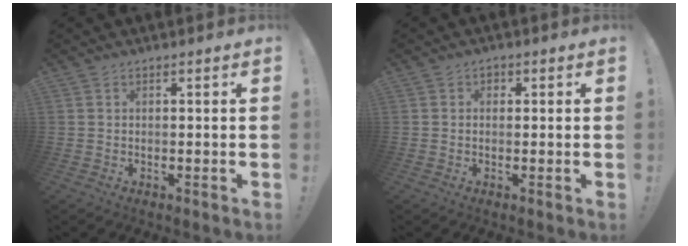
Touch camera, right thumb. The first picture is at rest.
{"total": 1.1, "force": [0.0, 1.0, 0.6], "torque": [-0.005, 0.002, -0.003]}